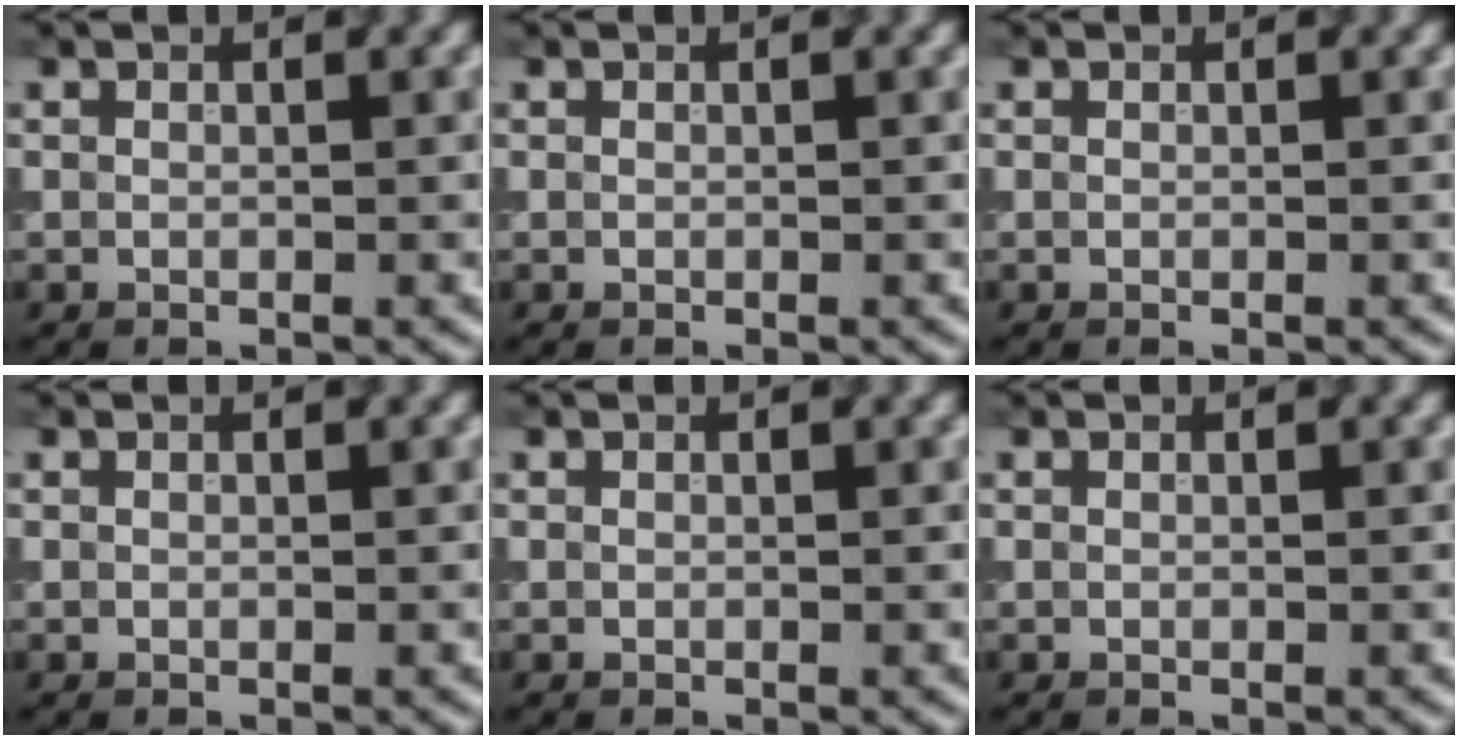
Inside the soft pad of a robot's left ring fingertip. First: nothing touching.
{"total": 0.0}
{"total": 0.0}
{"total": 0.0}
{"total": 0.0}
{"total": 0.0}